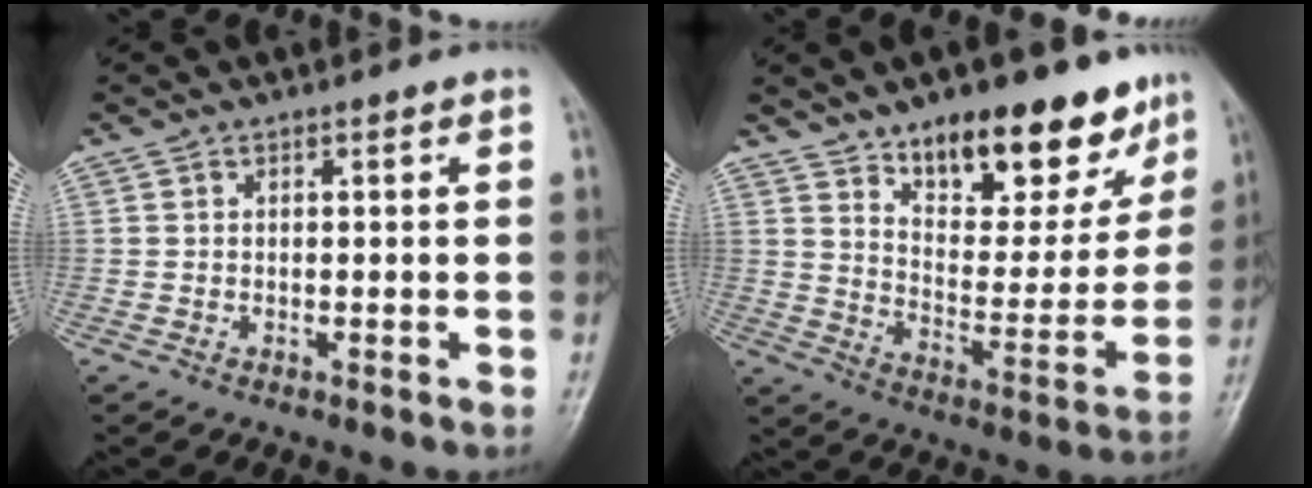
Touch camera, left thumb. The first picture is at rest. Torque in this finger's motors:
{"motor_torque": [0.69, 0.36, 1.00, -1.69, 0.09]}